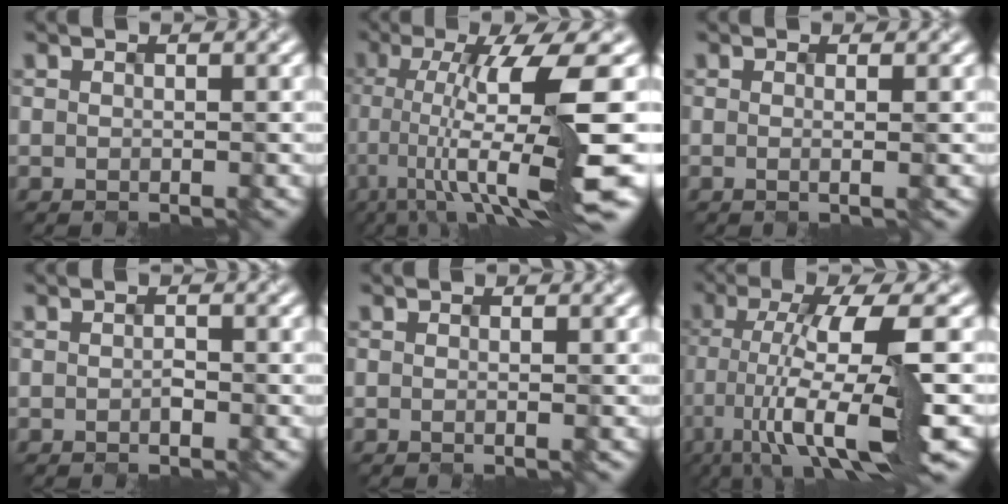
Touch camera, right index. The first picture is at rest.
{"total": 11.4, "force": [-1.2, 2.0, 11.2], "torque": [-0.153, -0.004, -0.013]}
{"total": 1.4, "force": [0.0, 0.5, 1.3], "torque": [-0.016, 0.003, -0.013]}
{"total": 0.6, "force": [-0.5, 0.2, 0.3], "torque": [-0.011, -0.001, -0.004]}
{"total": 0.8, "force": [0.1, 0.3, 0.7], "torque": [-0.008, 0.002, -0.009]}
{"total": 9.8, "force": [-2.0, 2.1, 9.4], "torque": [-0.147, -0.008, -0.033]}